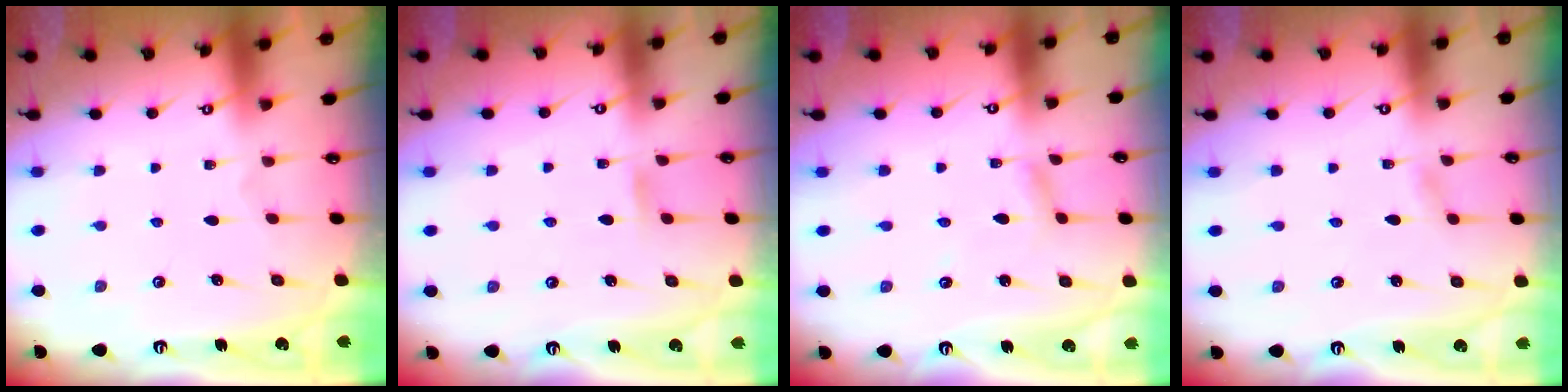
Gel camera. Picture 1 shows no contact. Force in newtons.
{"total": 4.2, "press": 4.2, "slide": 0.3}
{"total": 2.7, "press": 2.7, "slide": 0.1}
{"total": 1.4, "press": 1.4, "slide": 0.2}